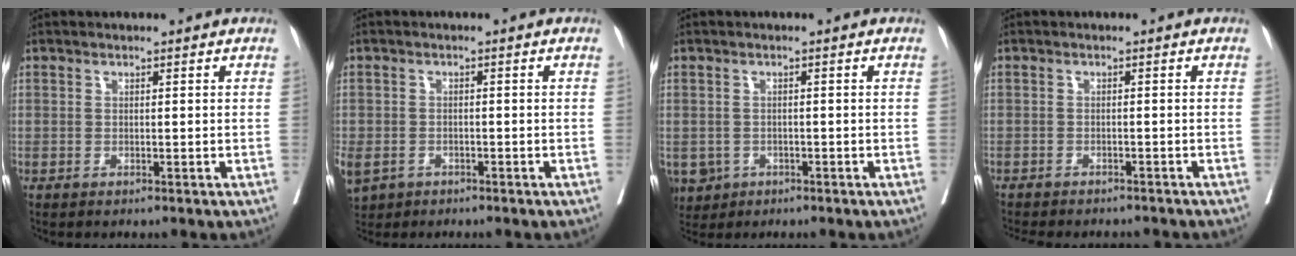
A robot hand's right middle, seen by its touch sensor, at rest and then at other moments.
{"total": 9.6, "force": [-4.9, 7.1, 4.3], "torque": [-0.134, -0.010, -0.072]}
{"total": 4.6, "force": [-2.2, 3.9, 1.2], "torque": [-0.022, 0.000, -0.029]}
{"total": 9.3, "force": [-8.5, 2.4, 3.1], "torque": [-0.052, -0.007, -0.104]}